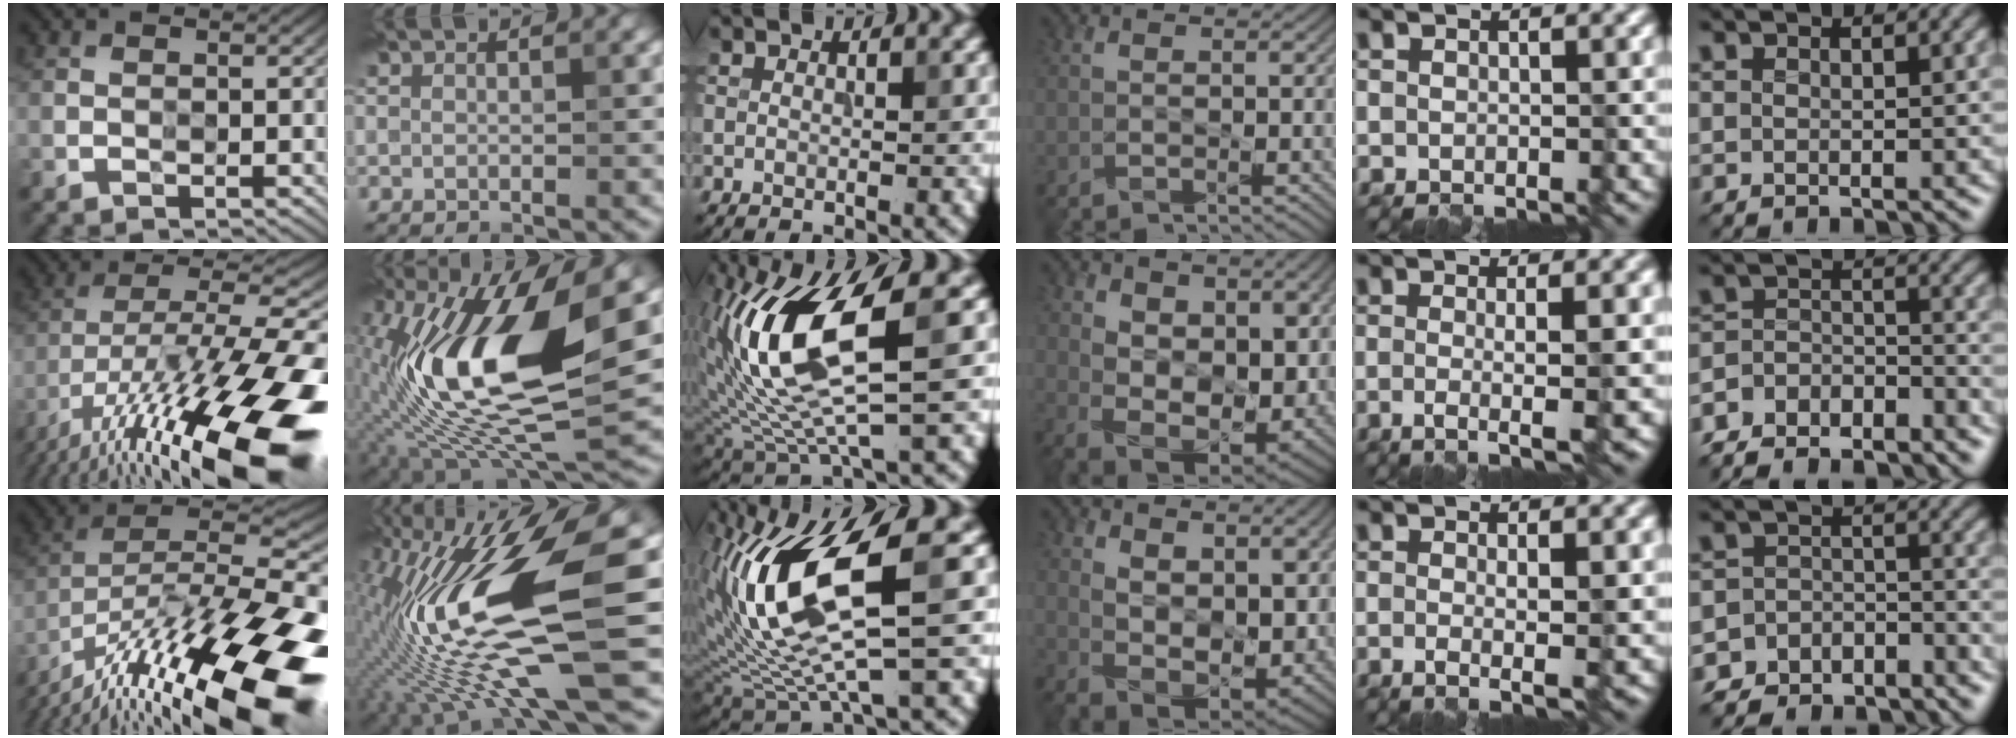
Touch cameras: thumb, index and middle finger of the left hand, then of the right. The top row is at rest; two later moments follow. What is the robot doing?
{"motion": "wipe", "object": "glass cup"}